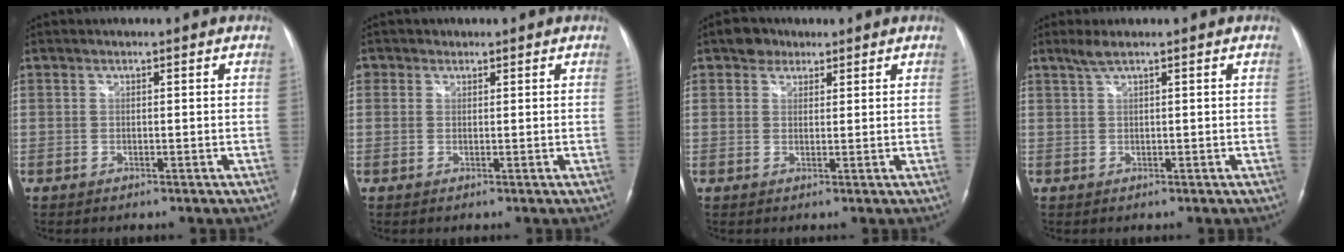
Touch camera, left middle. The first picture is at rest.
{"total": 1.6, "force": [0.8, 1.4, 0.1], "torque": [0.007, 0.002, 0.007]}
{"total": 2.9, "force": [1.9, 2.1, 0.5], "torque": [-0.009, 0.010, 0.027]}
{"total": 1.9, "force": [1.3, 0.0, 1.3], "torque": [-0.036, 0.012, 0.031]}